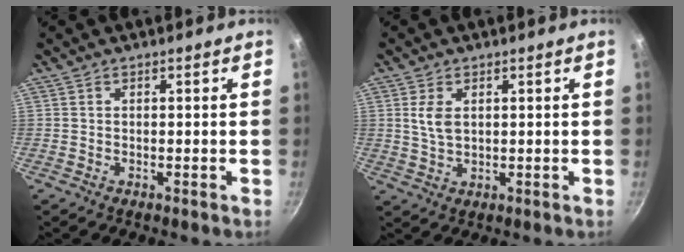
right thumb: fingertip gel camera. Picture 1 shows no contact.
{"total": 4.2, "force": [1.1, 2.5, 3.2], "torque": [-0.061, -0.005, 0.024]}